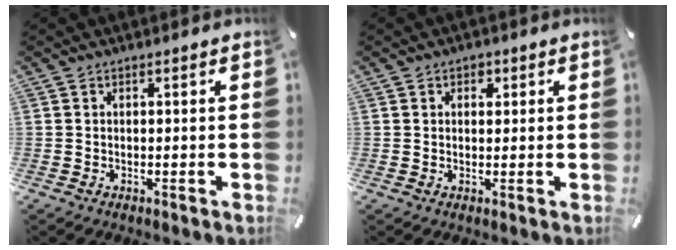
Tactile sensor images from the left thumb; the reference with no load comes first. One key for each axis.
{"total": 2.1, "fx": 0.7, "fy": 1.7, "fz": 0.9, "tx": 0.004, "ty": -0.003, "tz": 0.006}